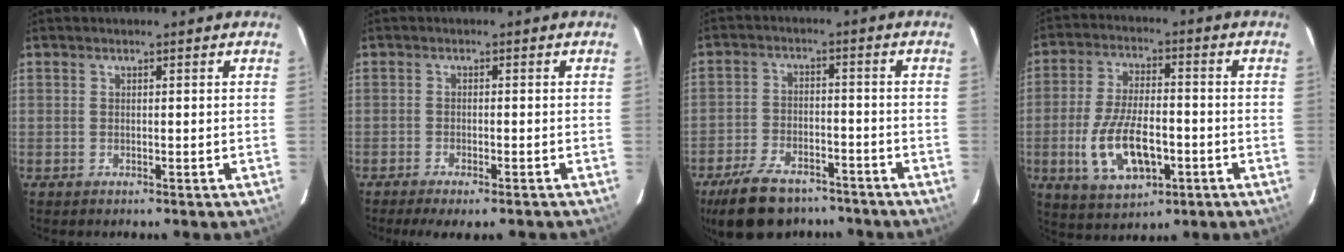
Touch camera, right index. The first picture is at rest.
{"total": 6.5, "force": [-5.2, 1.3, 3.7], "torque": [-0.082, -0.023, -0.081]}
{"total": 14.1, "force": [-10.7, 6.7, 6.3], "torque": [-0.151, -0.003, -0.165]}
{"total": 13.6, "force": [-4.0, 6.3, 11.3], "torque": [-0.234, -0.008, -0.062]}